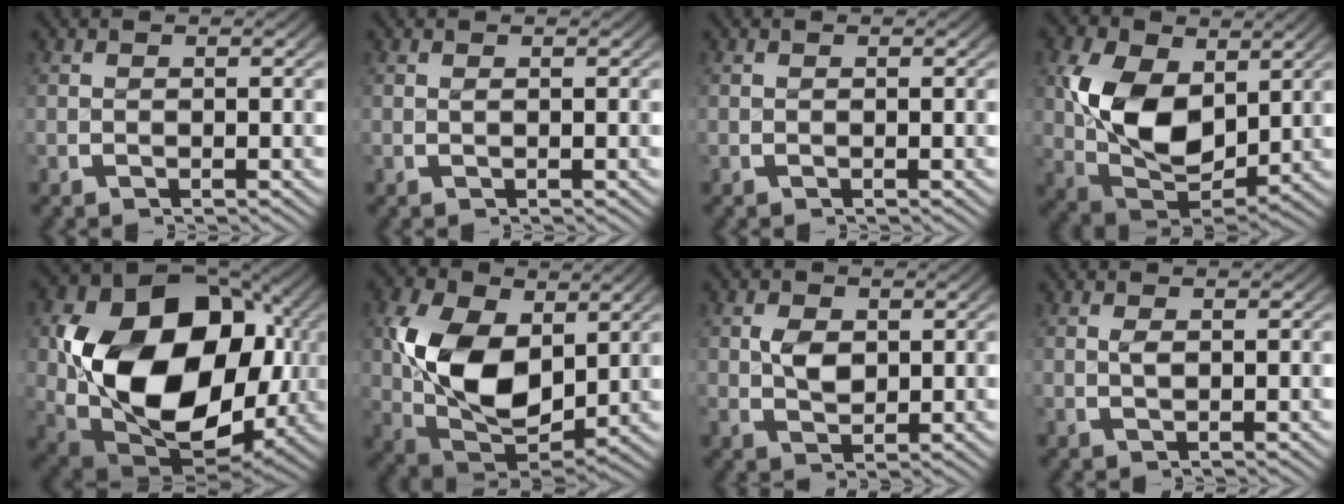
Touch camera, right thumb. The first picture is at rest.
{"total": 0.0}
{"total": 0.0}
{"total": 10.2, "force": [0.8, 7.0, 7.3], "torque": [-0.175, -0.052, 0.028]}
{"total": 24.0, "force": [-0.8, 16.4, 17.5], "torque": [-0.359, -0.080, 0.015]}
{"total": 11.3, "force": [0.6, 7.8, 8.2], "torque": [-0.195, -0.058, 0.028]}
{"total": 2.4, "force": [0.6, 1.9, 1.3], "torque": [-0.037, -0.016, 0.022]}
{"total": 0.7, "force": [0.3, 0.3, 0.5], "torque": [-0.014, -0.006, 0.009]}